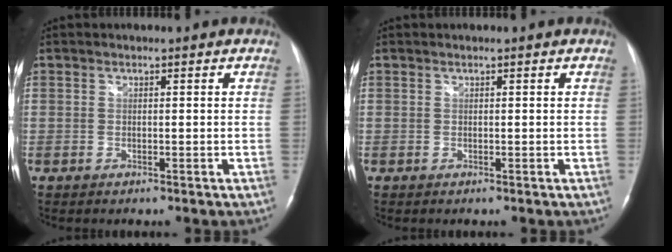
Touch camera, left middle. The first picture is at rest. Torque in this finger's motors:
{"motor_torque": [0.26, -0.25, 0.08, 0.02]}